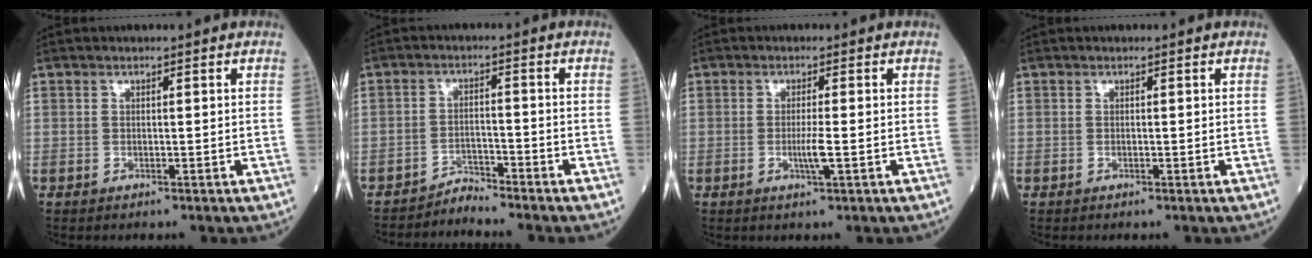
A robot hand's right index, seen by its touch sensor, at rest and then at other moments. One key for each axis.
{"total": 2.9, "fx": -2.7, "fy": -0.5, "fz": -0.9, "tx": 0.020, "ty": -0.009, "tz": -0.046}
{"total": 2.7, "fx": -0.6, "fy": -0.2, "fz": 2.6, "tx": -0.051, "ty": -0.006, "tz": -0.011}
{"total": 0.0}